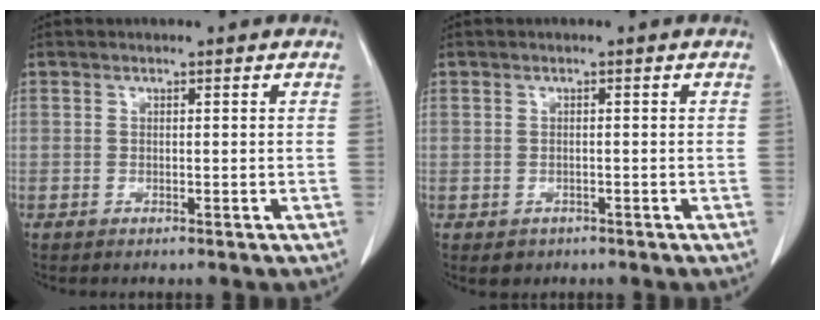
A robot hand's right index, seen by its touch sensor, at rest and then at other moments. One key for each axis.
{"total": 2.8, "fx": -1.3, "fy": 2.4, "fz": 0.7, "tx": -0.006, "ty": 0.002, "tz": -0.009}